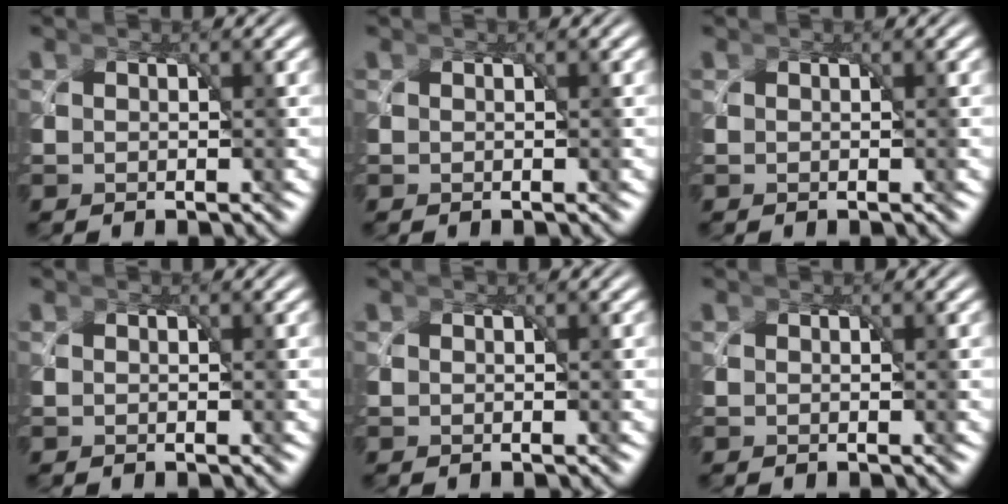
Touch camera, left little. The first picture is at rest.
{"total": 0.0}
{"total": 0.0}
{"total": 0.0}
{"total": 0.0}
{"total": 0.0}